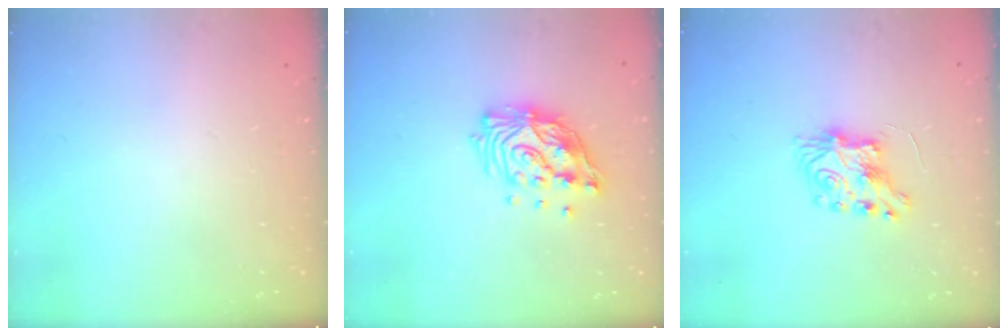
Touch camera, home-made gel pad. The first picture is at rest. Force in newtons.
{"total": 13.6, "press": 13.5, "slide": 1.5}
{"total": 7.5, "press": 7.5, "slide": 0.2}